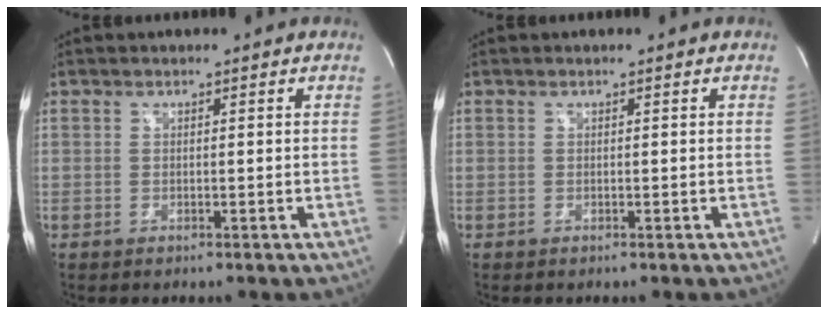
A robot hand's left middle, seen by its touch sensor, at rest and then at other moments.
{"total": 0.0}